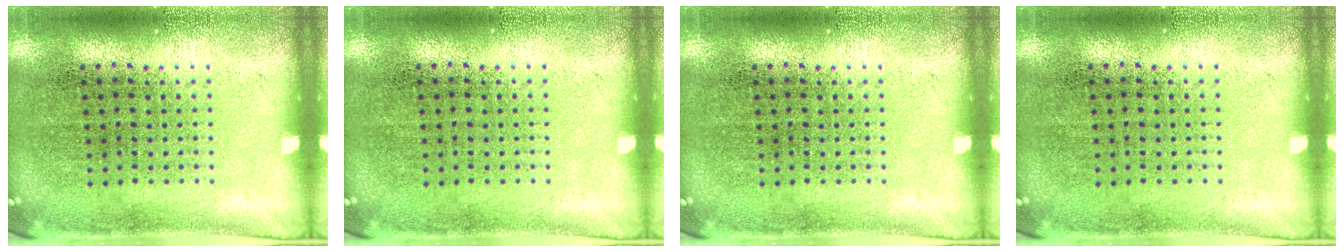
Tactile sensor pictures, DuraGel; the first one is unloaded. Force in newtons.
{"total": 0.0}
{"total": 0.0}
{"total": 0.0}